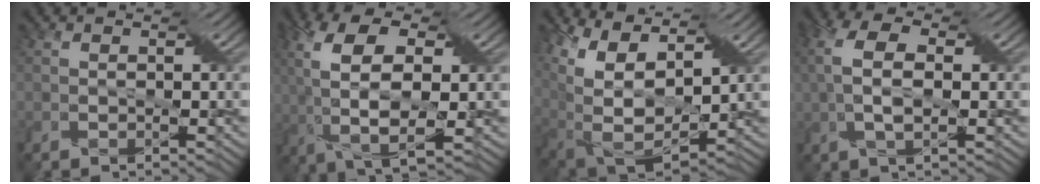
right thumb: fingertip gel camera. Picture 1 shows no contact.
{"total": 12.0, "force": [0.8, 6.1, 10.3], "torque": [-0.235, 0.004, 0.009]}
{"total": 15.7, "force": [5.9, 8.7, 11.5], "torque": [-0.271, 0.023, 0.124]}
{"total": 6.3, "force": [0.5, 3.0, 5.5], "torque": [-0.134, 0.012, 0.002]}